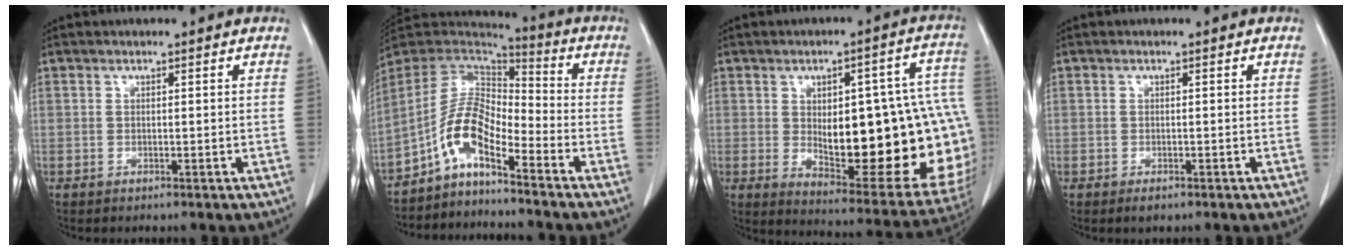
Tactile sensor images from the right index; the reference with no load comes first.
{"total": 8.8, "force": [-5.2, 2.7, 6.6], "torque": [-0.138, 0.025, -0.100]}
{"total": 27.3, "force": [-1.4, 8.6, 25.9], "torque": [-0.258, 0.028, 0.011]}
{"total": 1.2, "force": [-0.8, 0.6, 0.6], "torque": [-0.009, 0.000, -0.007]}